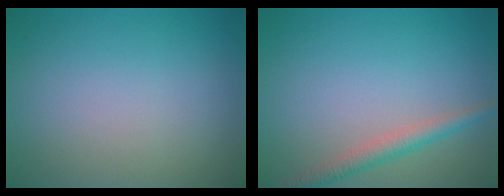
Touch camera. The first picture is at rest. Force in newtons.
{"total": 2.3, "press": 2.3, "slide": 0.1}